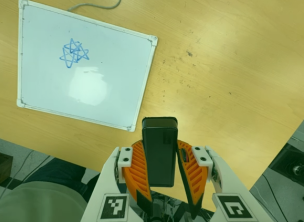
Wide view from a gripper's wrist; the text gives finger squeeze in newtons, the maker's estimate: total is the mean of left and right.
{"total": 10.3, "left": 8.4, "right": 12.1}